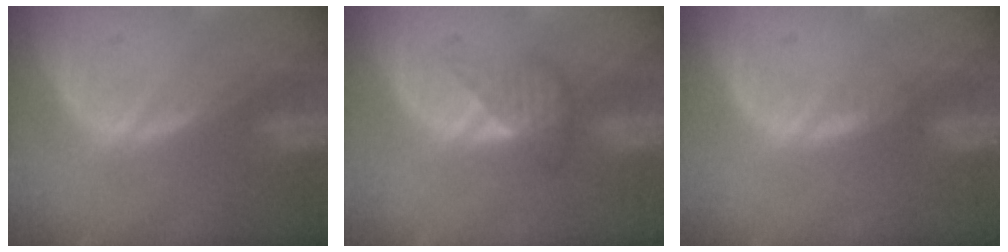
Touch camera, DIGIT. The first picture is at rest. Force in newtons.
{"total": 3.5, "press": 3.2, "slide": 1.4}
{"total": 0.8, "press": 0.8, "slide": 0.1}